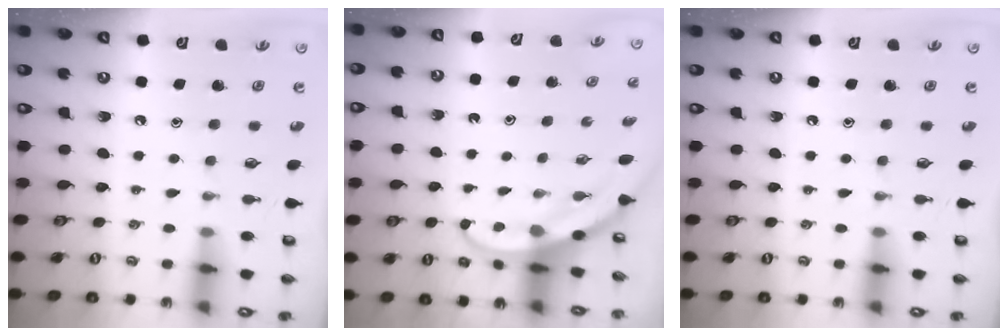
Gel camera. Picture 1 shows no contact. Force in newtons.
{"total": 3.8, "press": 3.8, "slide": 0.3}
{"total": 0.0}